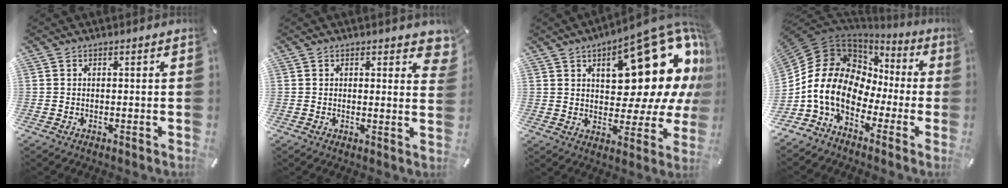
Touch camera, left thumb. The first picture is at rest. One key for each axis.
{"total": 2.7, "fx": 1.6, "fy": 1.4, "fz": 1.6, "tx": -0.011, "ty": -0.006, "tz": 0.024}
{"total": 23.4, "fx": 11.0, "fy": 11.5, "fz": 17.2, "tx": -0.211, "ty": -0.075, "tz": 0.182}
{"total": 15.6, "fx": -2.0, "fy": 12.1, "fz": 9.6, "tx": -0.213, "ty": -0.009, "tz": -0.040}